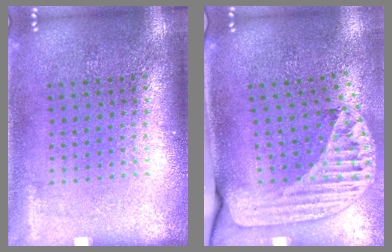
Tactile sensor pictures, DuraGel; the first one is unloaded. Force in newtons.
{"total": 2.5, "press": 1.8, "slide": 1.8}